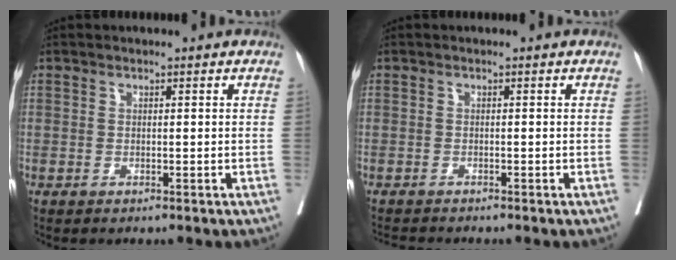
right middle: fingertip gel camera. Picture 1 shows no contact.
{"total": 2.0, "force": [-1.9, -0.3, 0.3], "torque": [-0.005, -0.008, -0.034]}